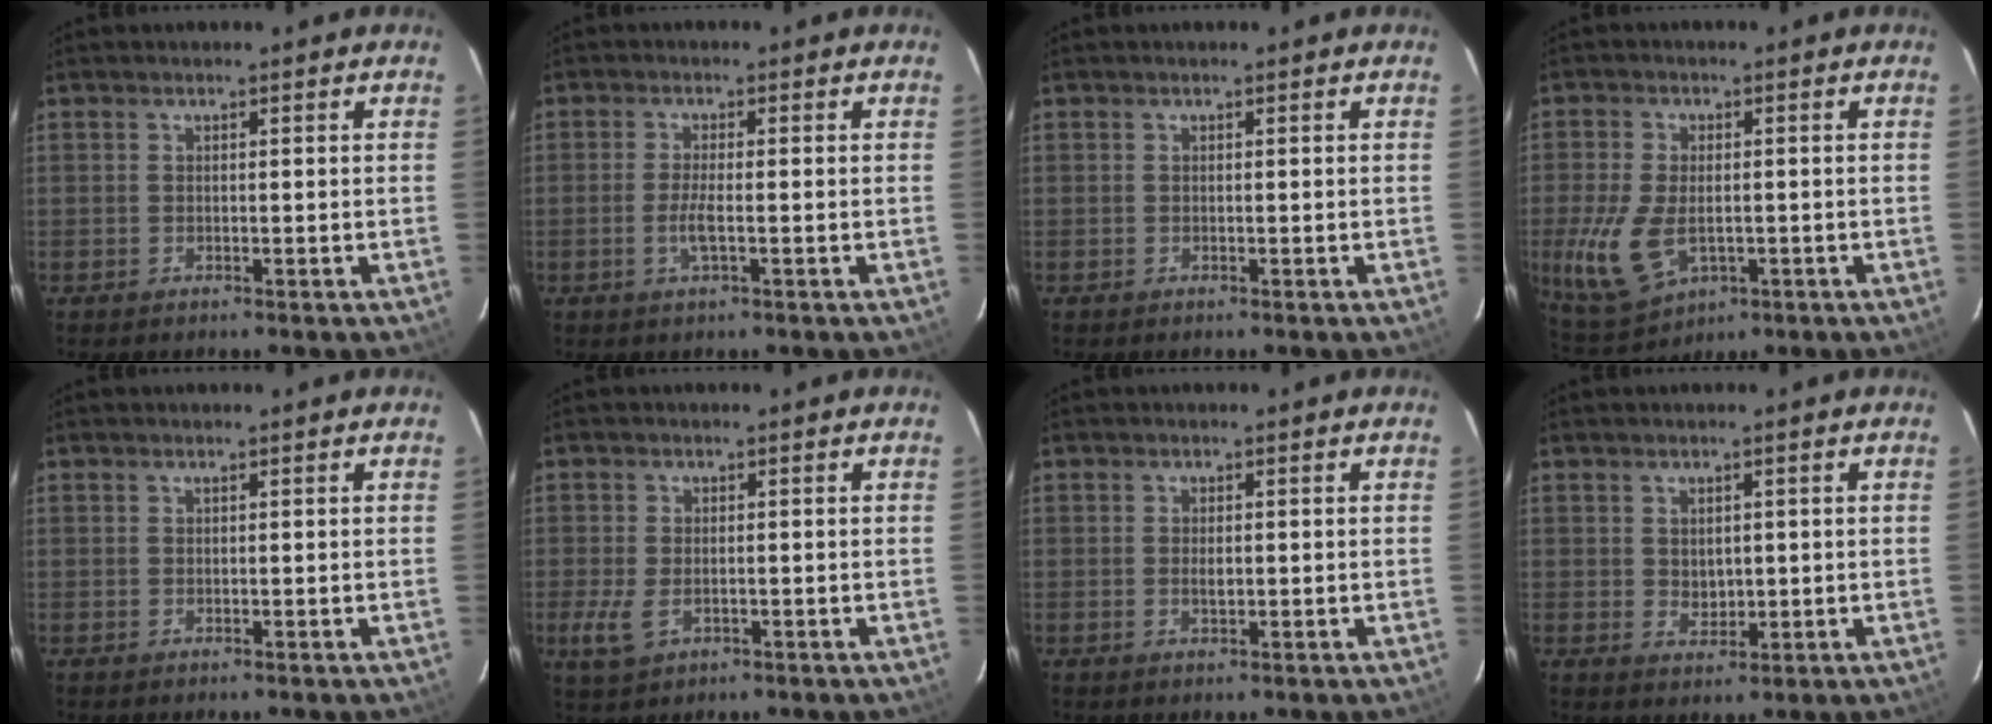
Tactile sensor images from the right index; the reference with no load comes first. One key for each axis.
{"total": 3.2, "fx": -1.0, "fy": 0.3, "fz": 3.0, "tx": -0.062, "ty": -0.004, "tz": -0.019}
{"total": 0.0}
{"total": 11.1, "fx": -2.1, "fy": 6.8, "fz": 8.5, "tx": -0.197, "ty": -0.015, "tz": -0.028}
{"total": 0.0}
{"total": 4.5, "fx": -1.4, "fy": 2.6, "fz": 3.4, "tx": -0.077, "ty": -0.010, "tz": -0.024}
{"total": 1.3, "fx": 0.1, "fy": 1.0, "fz": 0.8, "tx": -0.012, "ty": -0.001, "tz": 0.004}
{"total": 2.8, "fx": 0.5, "fy": 2.3, "fz": 1.4, "tx": -0.021, "ty": -0.001, "tz": 0.015}